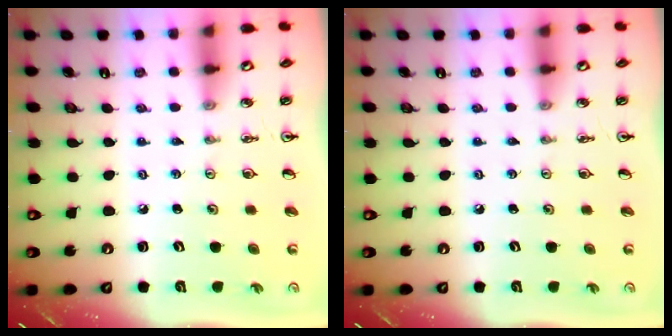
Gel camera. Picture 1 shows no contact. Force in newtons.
{"total": 0.0}